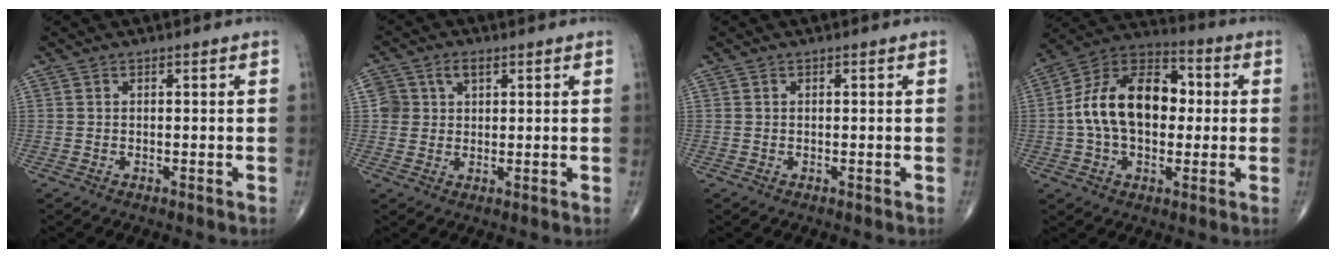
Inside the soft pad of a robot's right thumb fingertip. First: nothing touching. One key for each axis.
{"total": 4.4, "fx": 1.8, "fy": 3.4, "fz": 2.2, "tx": -0.023, "ty": -0.001, "tz": 0.034}
{"total": 0.0}
{"total": 18.2, "fx": 0.7, "fy": 11.6, "fz": 14.0, "tx": -0.218, "ty": 0.033, "tz": 0.003}